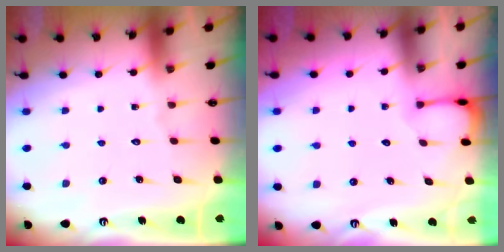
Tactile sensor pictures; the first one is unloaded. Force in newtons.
{"total": 1.9, "press": 1.9, "slide": 0.2}